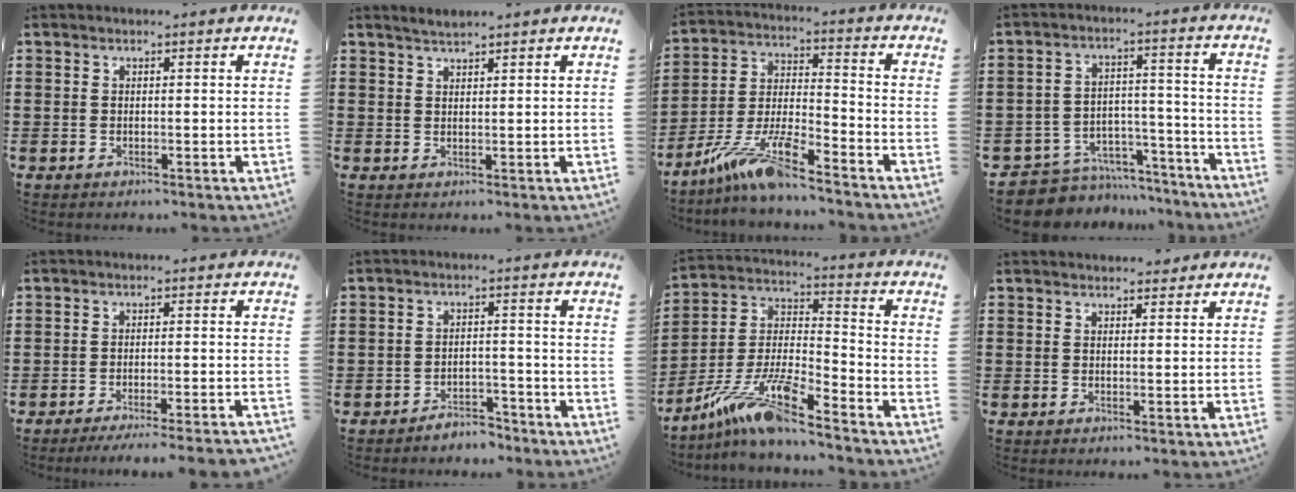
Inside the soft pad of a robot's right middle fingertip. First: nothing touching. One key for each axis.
{"total": 1.3, "fx": 1.2, "fy": 0.0, "fz": 0.2, "tx": -0.007, "ty": -0.001, "tz": 0.024}
{"total": 10.5, "fx": -8.4, "fy": 1.1, "fz": 6.3, "tx": -0.136, "ty": 0.000, "tz": -0.168}
{"total": 6.8, "fx": -6.5, "fy": 1.9, "fz": 0.6, "tx": -0.015, "ty": 0.018, "tz": -0.128}
{"total": 3.2, "fx": -2.9, "fy": -0.5, "fz": 1.3, "tx": -0.023, "ty": -0.004, "tz": -0.056}
{"total": 3.6, "fx": -3.6, "fy": 0.4, "fz": 0.1, "tx": -0.009, "ty": 0.003, "tz": -0.074}
{"total": 12.4, "fx": -10.0, "fy": 1.1, "fz": 7.3, "tx": -0.162, "ty": 0.002, "tz": -0.200}
{"total": 1.6, "fx": 1.4, "fy": 0.7, "fz": 0.0, "tx": 0.004, "ty": 0.001, "tz": 0.026}